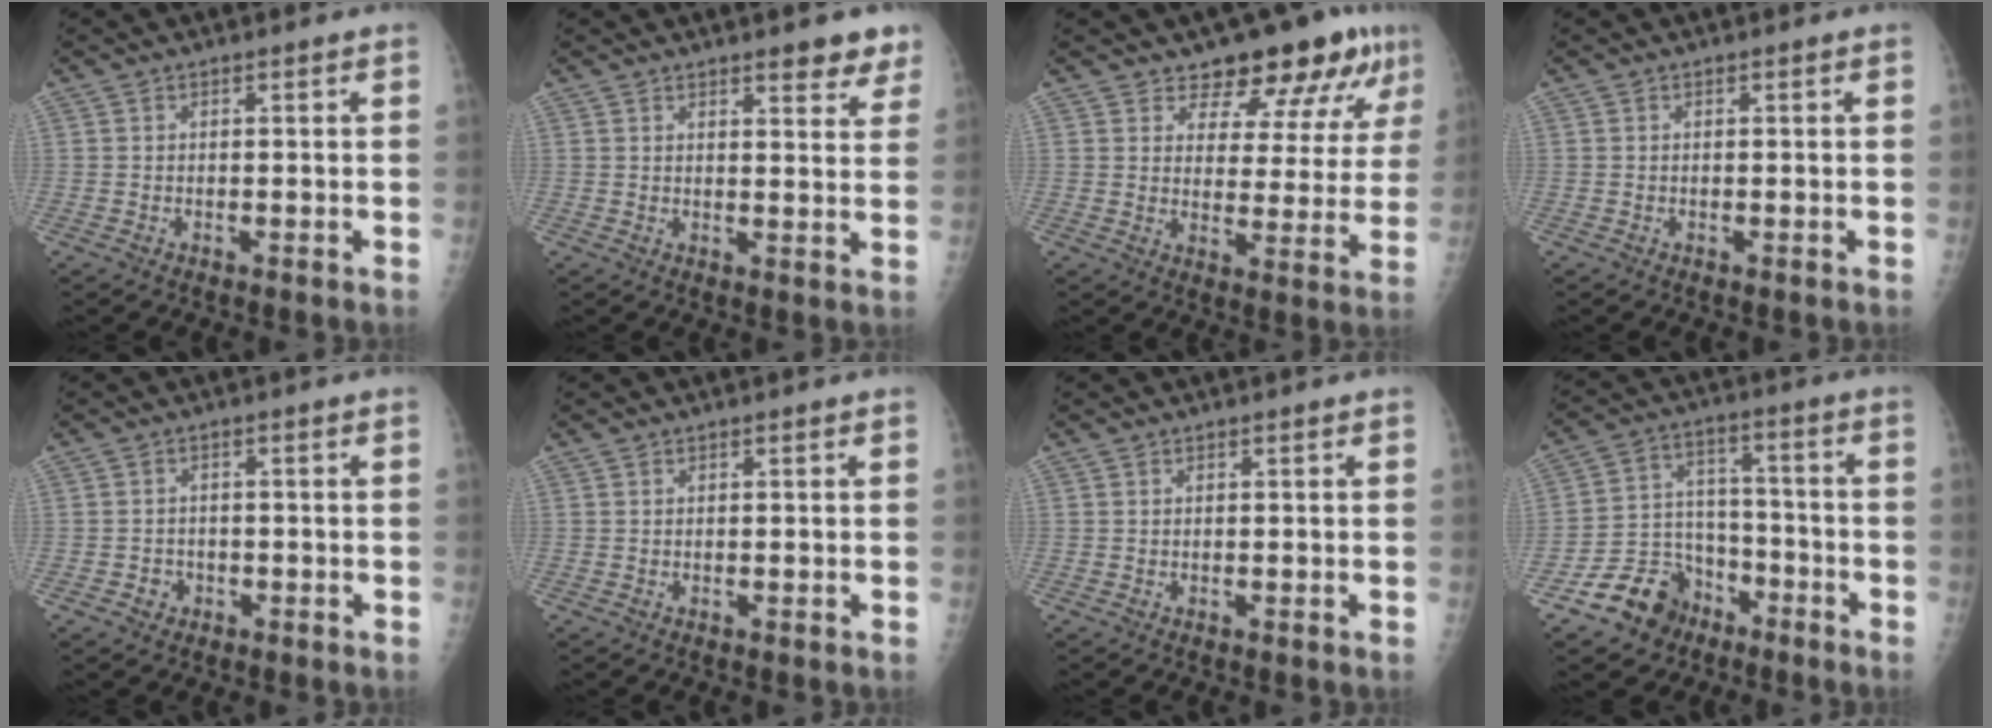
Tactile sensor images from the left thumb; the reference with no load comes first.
{"total": 5.9, "force": [4.4, 1.9, 3.4], "torque": [-0.016, -0.023, 0.049]}
{"total": 12.3, "force": [9.4, 5.5, 5.8], "torque": [-0.032, -0.056, 0.117]}
{"total": 0.0}
{"total": 2.3, "force": [-1.0, 2.0, 0.4], "torque": [0.002, 0.009, -0.017]}
{"total": 0.0}
{"total": 0.0}
{"total": 11.7, "force": [-7.2, 8.6, 3.2], "torque": [-0.023, 0.071, -0.123]}